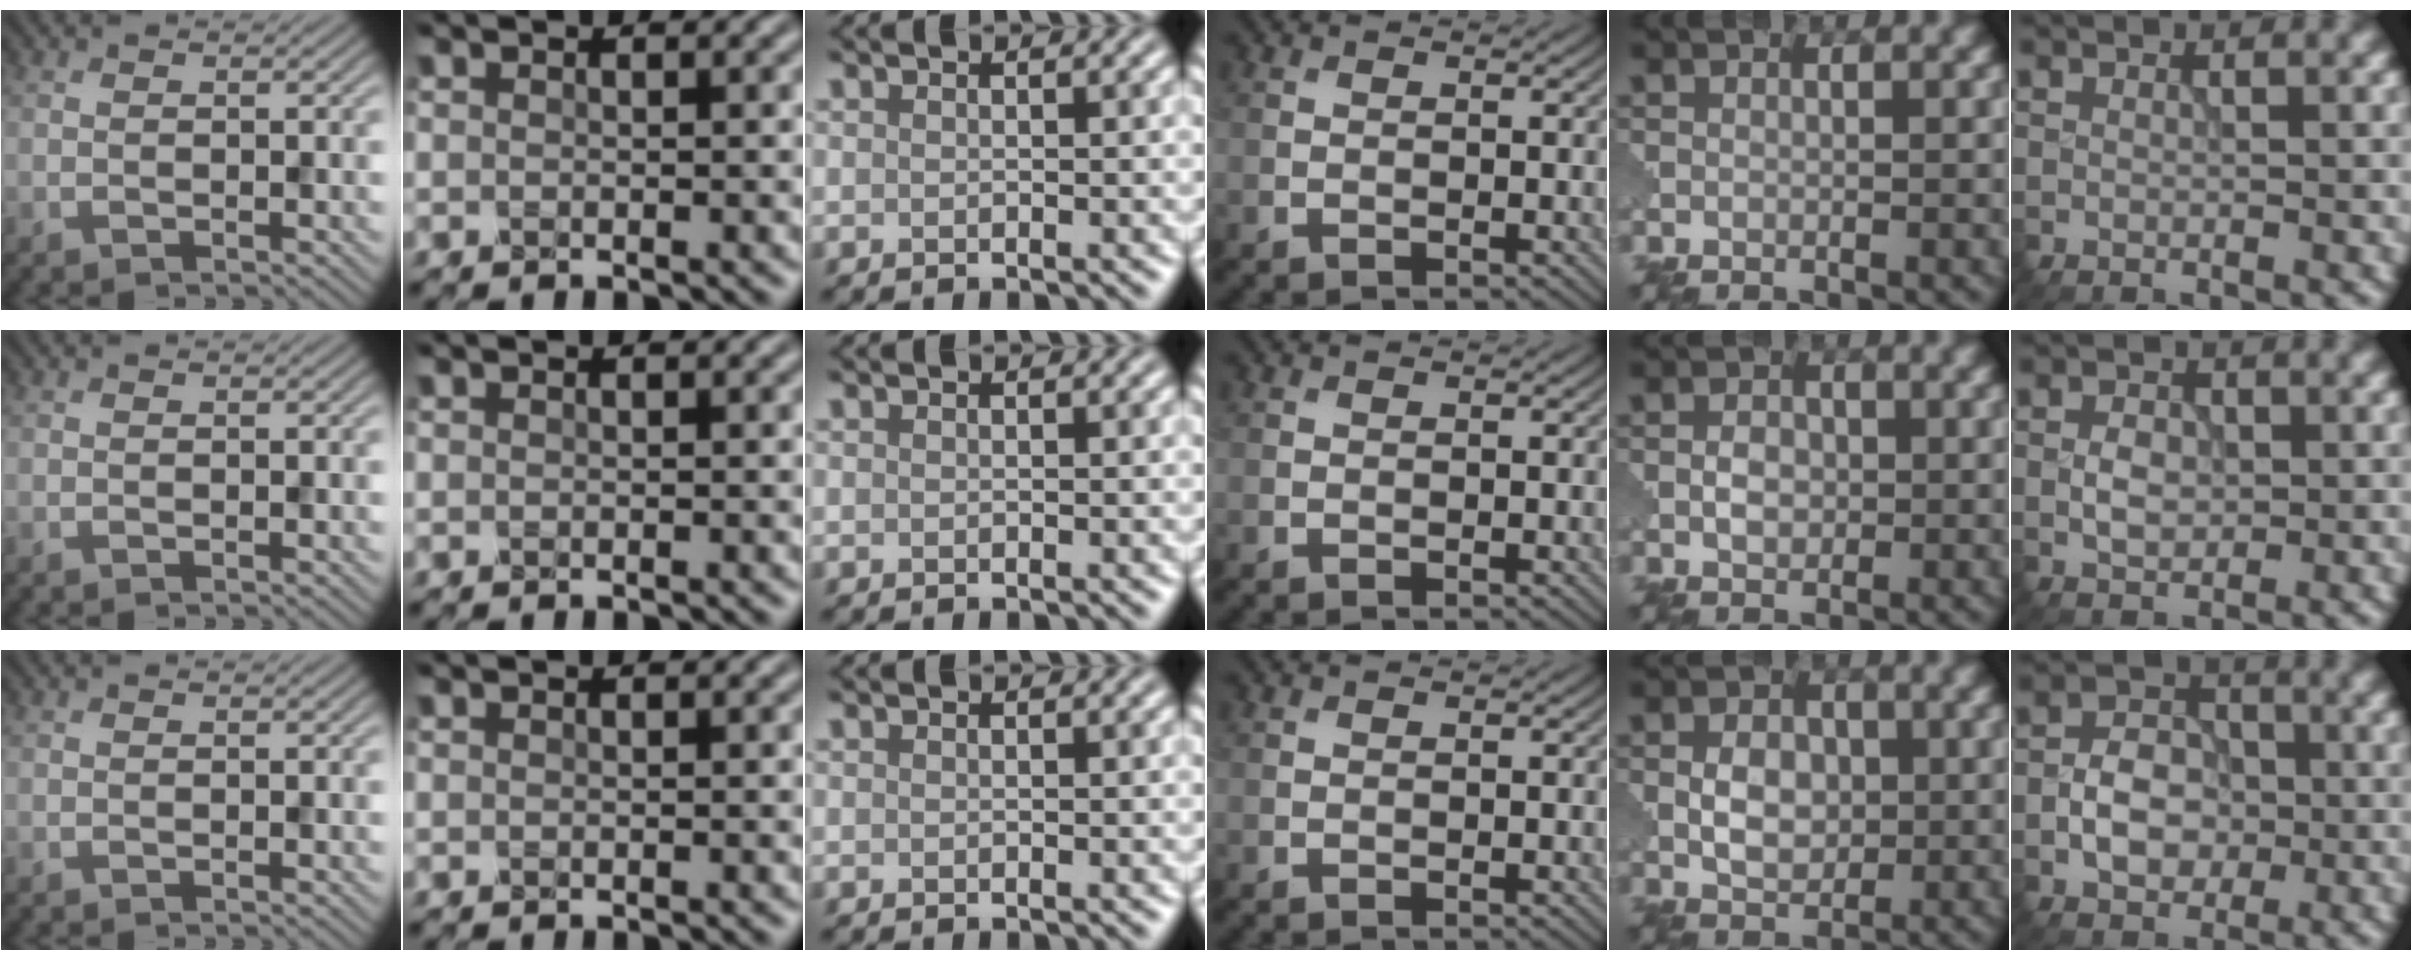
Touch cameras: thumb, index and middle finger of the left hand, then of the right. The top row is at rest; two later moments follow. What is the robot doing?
{"motion": "close", "object": "eyeshadow palette"}